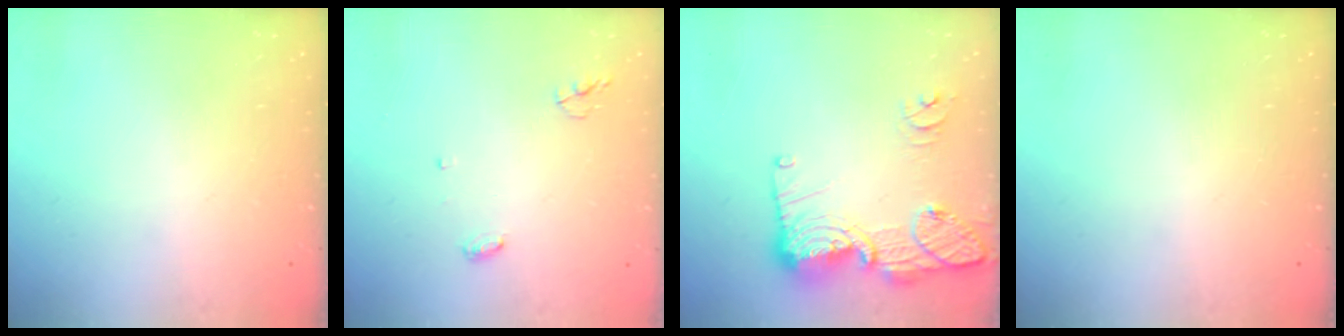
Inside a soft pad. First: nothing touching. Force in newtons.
{"total": 4.0, "press": 3.9, "slide": 0.3}
{"total": 17.6, "press": 17.3, "slide": 3.3}
{"total": 0.0}